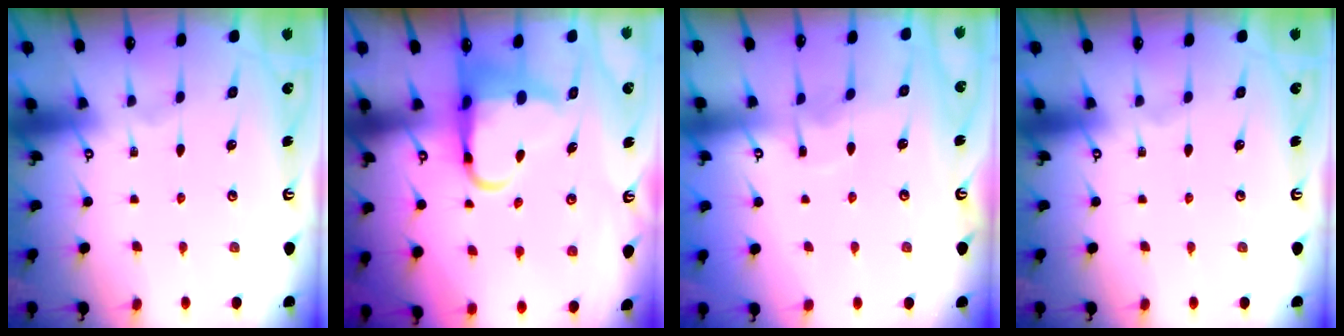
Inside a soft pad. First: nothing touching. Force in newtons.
{"total": 7.6, "press": 7.4, "slide": 1.7}
{"total": 2.8, "press": 2.8, "slide": 0.4}
{"total": 0.0}